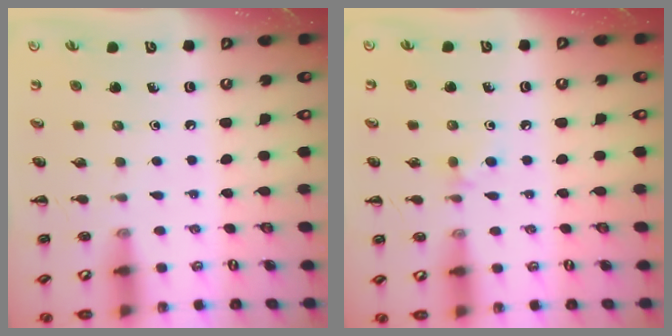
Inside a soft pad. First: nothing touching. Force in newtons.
{"total": 5.0, "press": 4.6, "slide": 2.0}